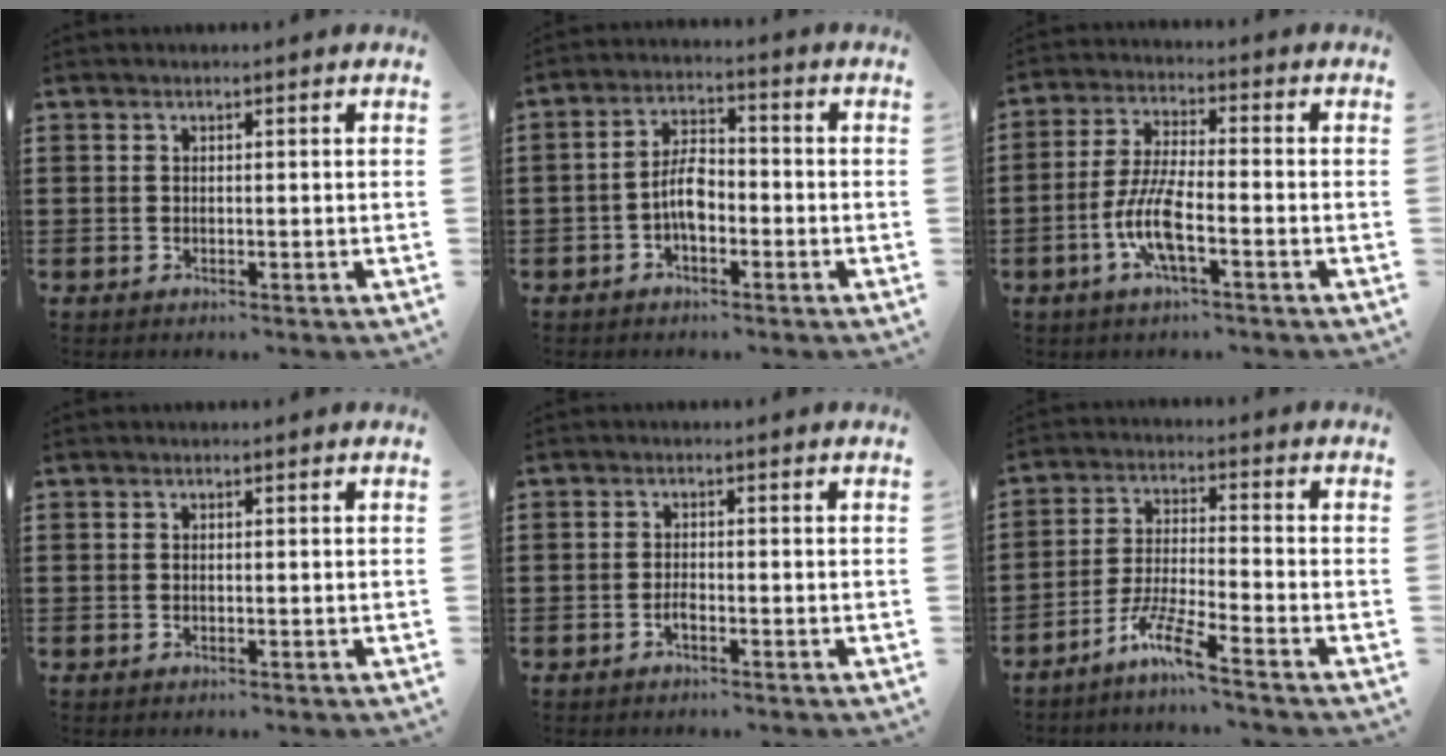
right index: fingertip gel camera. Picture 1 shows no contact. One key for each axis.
{"total": 5.3, "fx": -1.6, "fy": 2.5, "fz": 4.4, "tx": -0.098, "ty": 0.001, "tz": -0.035}
{"total": 7.8, "fx": -3.2, "fy": 1.6, "fz": 7.0, "tx": -0.161, "ty": -0.015, "tz": -0.067}
{"total": 0.0}
{"total": 1.4, "fx": -0.9, "fy": 0.2, "fz": 1.0, "tx": -0.022, "ty": -0.005, "tz": -0.016}
{"total": 6.6, "fx": -5.3, "fy": -0.1, "fz": 4.0, "tx": -0.094, "ty": -0.011, "tz": -0.106}